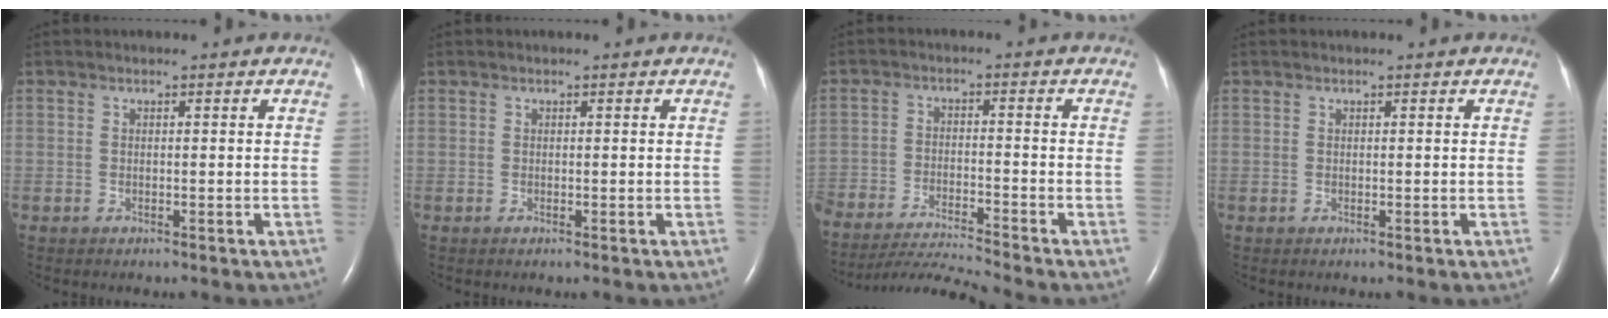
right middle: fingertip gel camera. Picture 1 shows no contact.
{"total": 0.0}
{"total": 11.0, "force": [-10.5, -1.9, 2.5], "torque": [-0.032, -0.002, -0.184]}
{"total": 0.0}